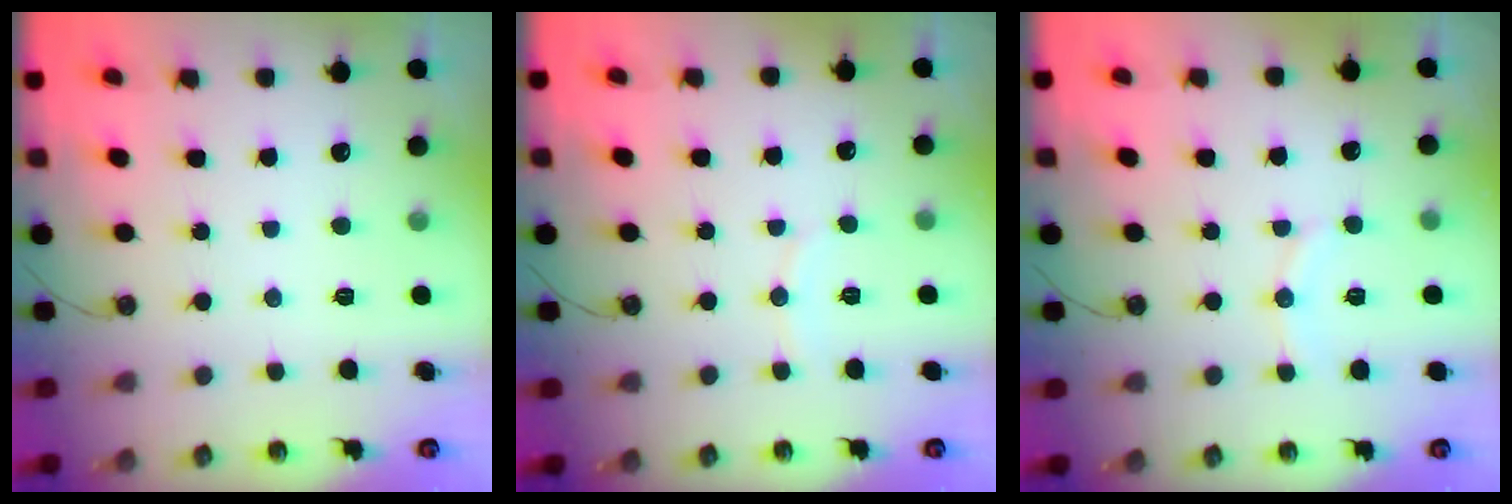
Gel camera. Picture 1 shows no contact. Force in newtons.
{"total": 3.8, "press": 3.7, "slide": 0.5}
{"total": 6.1, "press": 5.9, "slide": 1.7}